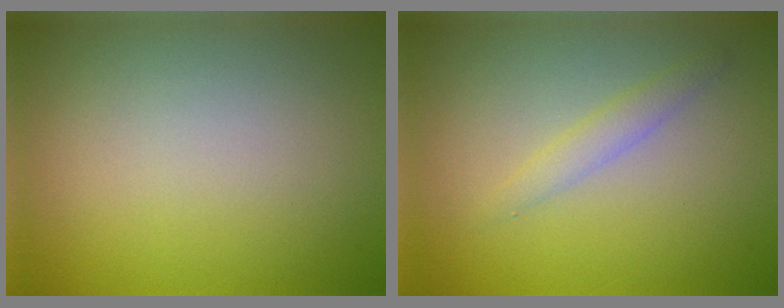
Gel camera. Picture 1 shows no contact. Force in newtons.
{"total": 1.5, "press": 1.5, "slide": 0.0}